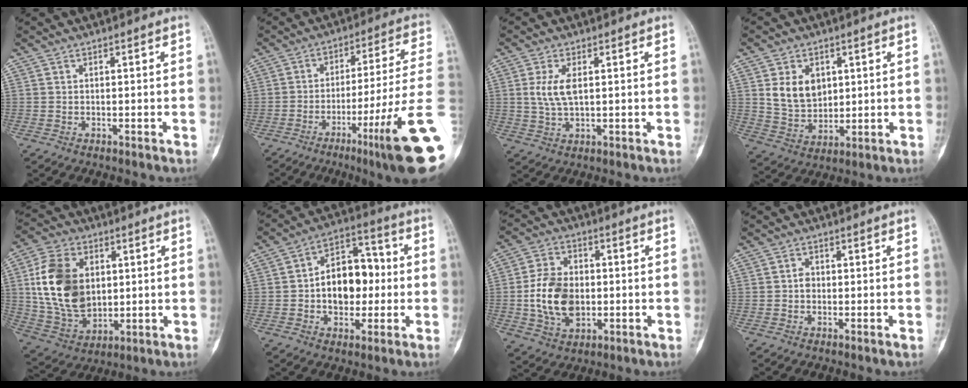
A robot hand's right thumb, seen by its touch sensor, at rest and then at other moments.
{"total": 20.8, "force": [-8.4, 0.8, 19.0], "torque": [-0.234, 0.025, -0.126]}
{"total": 5.4, "force": [1.1, 2.5, 4.7], "torque": [-0.100, -0.004, 0.024]}
{"total": 8.7, "force": [2.6, 6.5, 5.3], "torque": [-0.065, -0.018, 0.060]}
{"total": 18.0, "force": [2.8, 12.7, 12.5], "torque": [-0.213, -0.006, 0.062]}
{"total": 14.1, "force": [-0.6, 9.6, 10.3], "torque": [-0.116, 0.036, -0.012]}
{"total": 12.7, "force": [-1.1, 8.9, 9.0], "torque": [-0.147, 0.008, -0.017]}
{"total": 1.4, "force": [-0.3, 1.1, 0.8], "torque": [-0.001, 0.006, -0.009]}